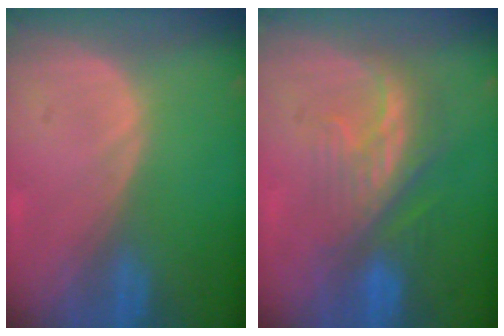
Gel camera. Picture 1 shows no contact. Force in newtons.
{"total": 8.3, "press": 7.5, "slide": 3.7}